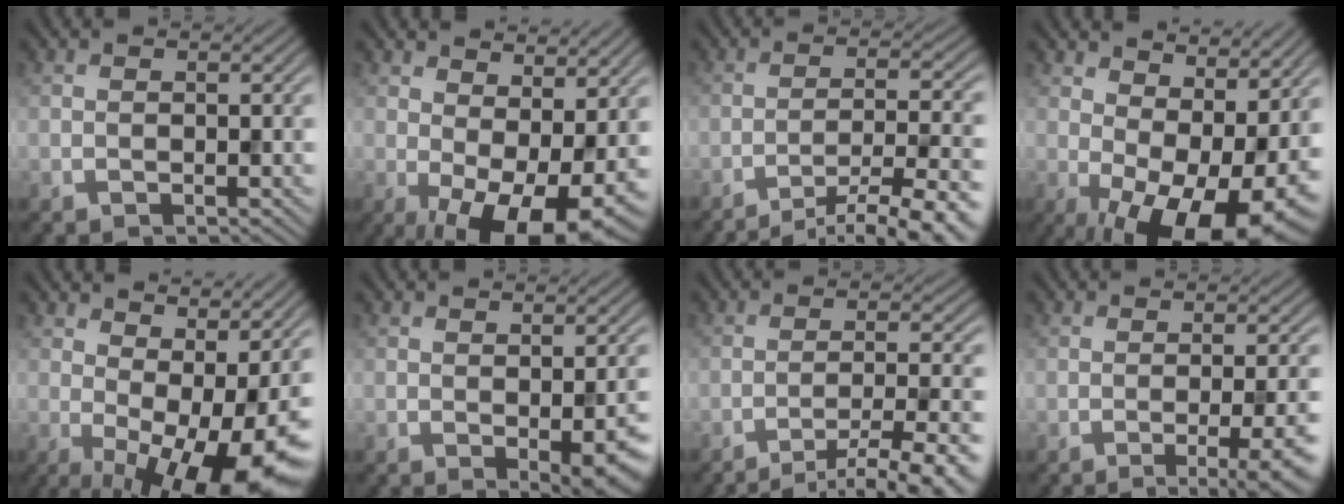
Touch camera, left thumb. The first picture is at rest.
{"total": 12.0, "force": [-0.7, 6.0, 10.4], "torque": [-0.156, -0.012, 0.008]}
{"total": 12.0, "force": [-9.2, 2.2, 7.4], "torque": [-0.113, -0.002, -0.121]}
{"total": 14.8, "force": [0.4, 7.5, 12.8], "torque": [-0.175, -0.017, 0.036]}
{"total": 13.3, "force": [-0.5, 5.5, 12.1], "torque": [-0.169, -0.005, 0.012]}
{"total": 6.8, "force": [-2.0, 2.2, 6.1], "torque": [-0.081, -0.017, -0.011]}
{"total": 11.0, "force": [-8.1, 2.0, 7.2], "torque": [-0.108, 0.001, -0.105]}
{"total": 9.2, "force": [-3.3, 2.6, 8.2], "torque": [-0.093, 0.002, -0.041]}